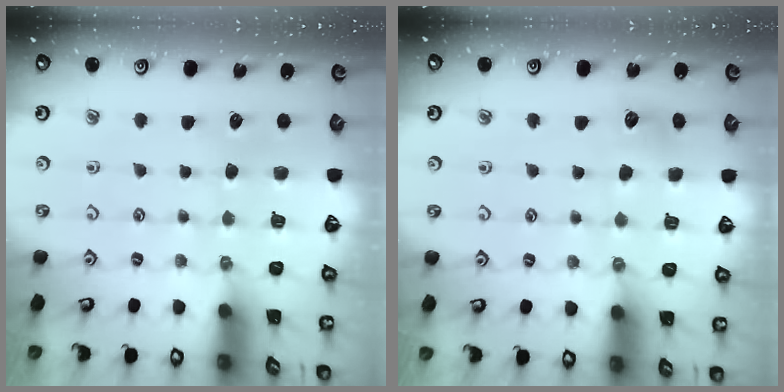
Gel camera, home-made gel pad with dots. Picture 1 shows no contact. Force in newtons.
{"total": 5.8, "press": 5.8, "slide": 0.9}